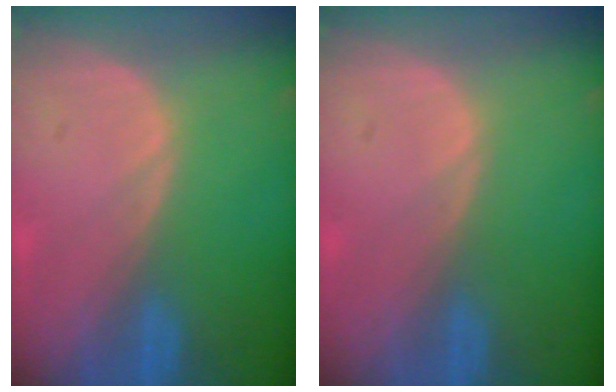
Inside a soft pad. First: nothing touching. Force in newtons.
{"total": 0.0}